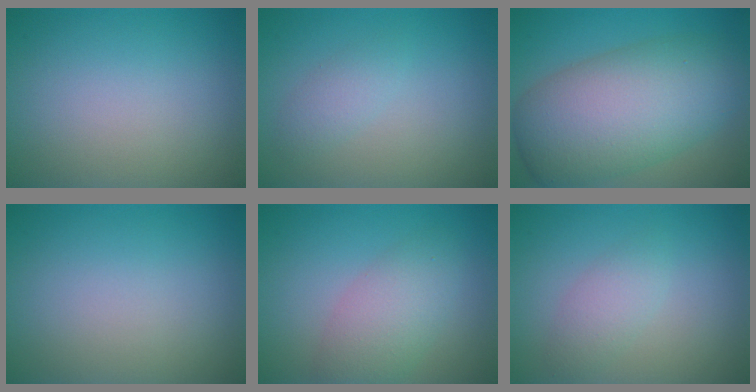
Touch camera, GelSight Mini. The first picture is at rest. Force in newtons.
{"total": 1.5, "press": 1.5, "slide": 0.1}
{"total": 11.1, "press": 11.0, "slide": 0.5}
{"total": 0.0}
{"total": 4.0, "press": 4.0, "slide": 0.1}
{"total": 2.0, "press": 2.0, "slide": 0.1}